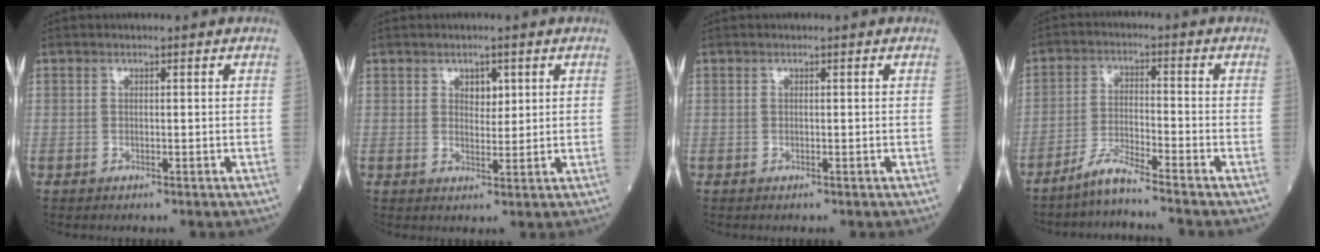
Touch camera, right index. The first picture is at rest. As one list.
[{"total": 2.6, "force": [1.2, 1.5, 1.7], "torque": [-0.020, -0.001, 0.018]}, {"total": 0.0}, {"total": 4.7, "force": [-4.3, -0.8, 1.8], "torque": [-0.040, -0.023, -0.087]}]